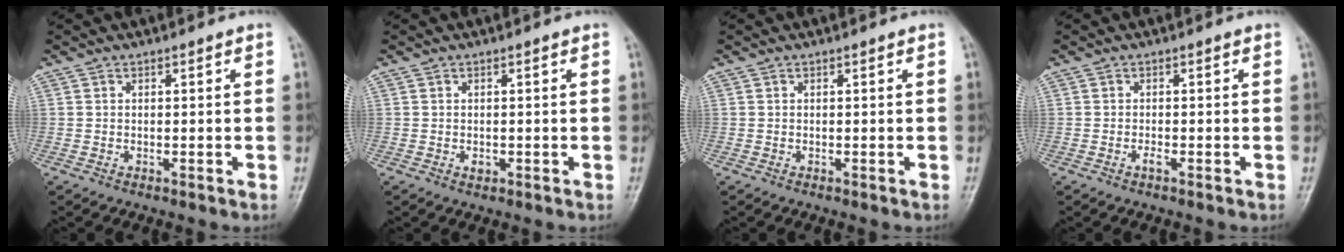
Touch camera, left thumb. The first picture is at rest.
{"total": 0.9, "force": [-0.2, 0.7, 0.6], "torque": [-0.007, -0.001, -0.001]}
{"total": 0.0}
{"total": 0.9, "force": [-0.5, 0.2, 0.6], "torque": [-0.012, 0.000, -0.010]}